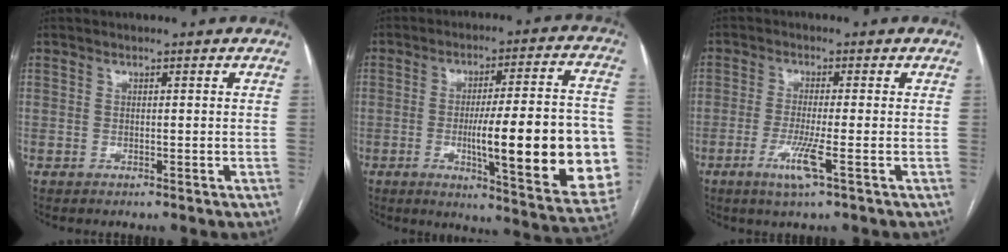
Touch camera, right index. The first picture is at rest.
{"total": 22.2, "force": [-3.7, 3.1, 21.6], "torque": [-0.238, 0.006, -0.039]}
{"total": 5.0, "force": [-2.1, -0.3, 4.6], "torque": [-0.092, -0.014, -0.042]}